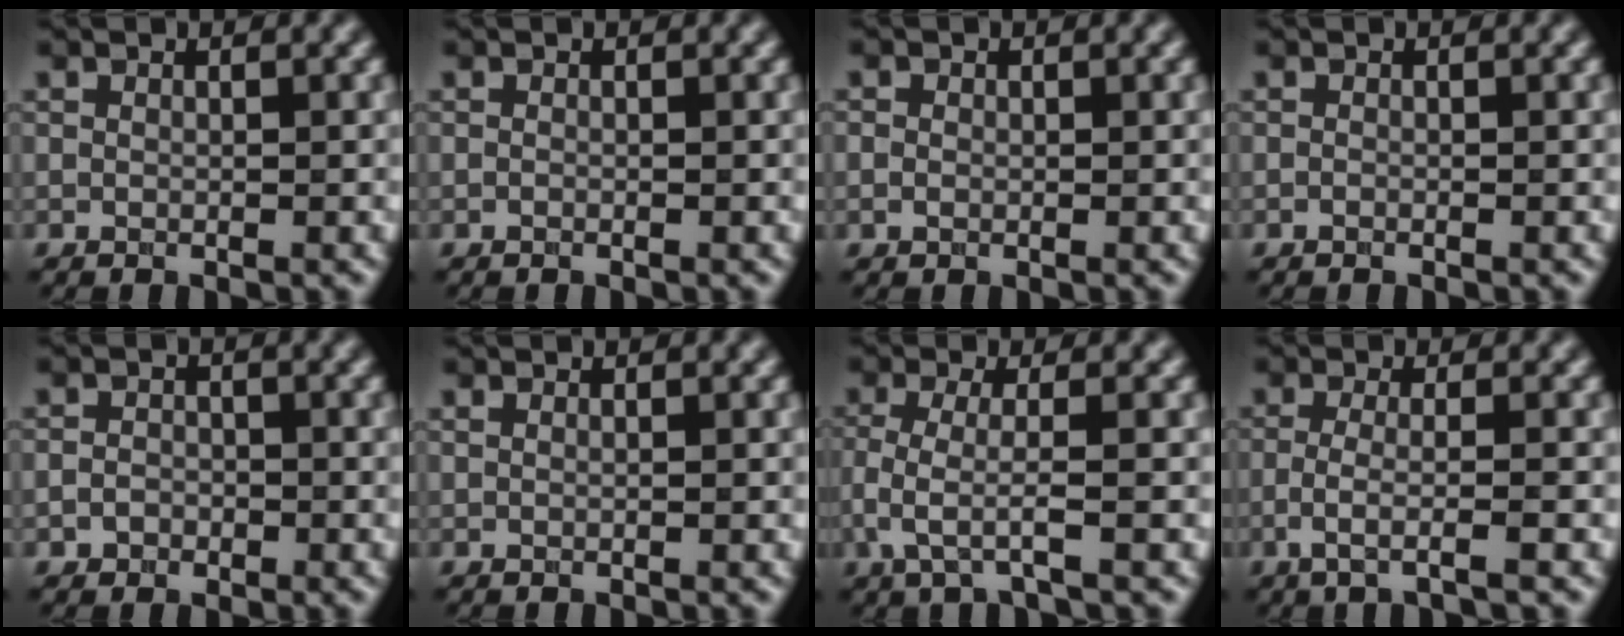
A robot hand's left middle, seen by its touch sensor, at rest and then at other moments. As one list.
[{"total": 0.0}, {"total": 0.9, "force": [0.0, 0.8, 0.4], "torque": [-0.007, -0.001, -0.002]}, {"total": 0.0}, {"total": 1.5, "force": [-0.6, 1.2, 0.5], "torque": [-0.005, 0.000, -0.015]}, {"total": 0.6, "force": [0.5, 0.2, 0.3], "torque": [-0.007, -0.004, 0.003]}, {"total": 2.9, "force": [-1.0, 0.5, 2.7], "torque": [-0.062, -0.004, -0.024]}, {"total": 2.8, "force": [-0.9, 0.7, 2.6], "torque": [-0.042, -0.004, -0.028]}]